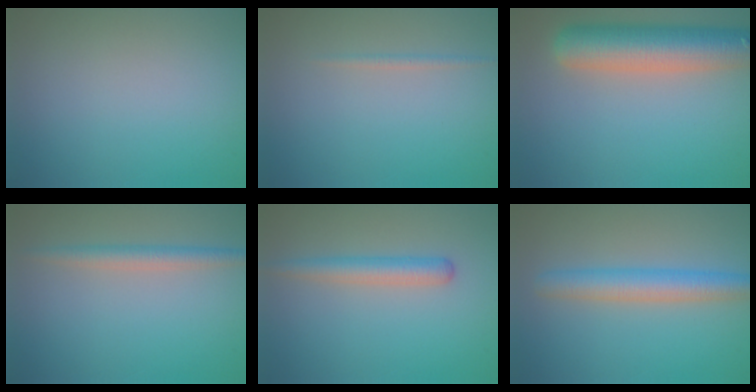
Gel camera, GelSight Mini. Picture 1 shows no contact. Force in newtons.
{"total": 0.8, "press": 0.7, "slide": 0.1}
{"total": 7.9, "press": 7.9, "slide": 0.5}
{"total": 2.2, "press": 2.2, "slide": 0.0}
{"total": 2.5, "press": 2.5, "slide": 0.1}
{"total": 4.1, "press": 4.1, "slide": 0.2}